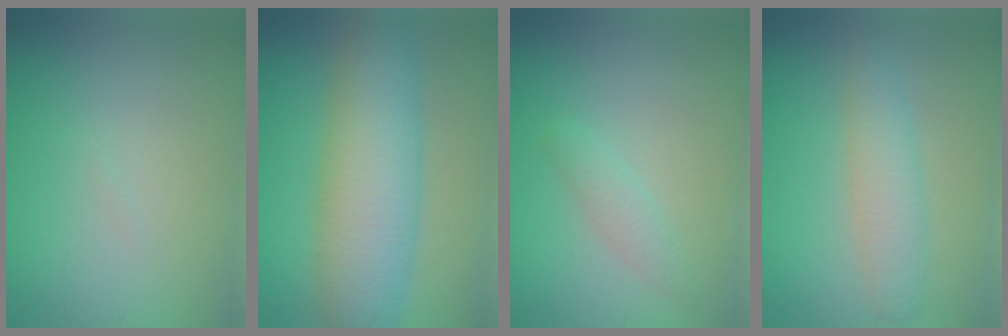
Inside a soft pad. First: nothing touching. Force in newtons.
{"total": 8.2, "press": 8.2, "slide": 0.2}
{"total": 1.4, "press": 1.4, "slide": 0.0}
{"total": 3.0, "press": 3.0, "slide": 0.1}